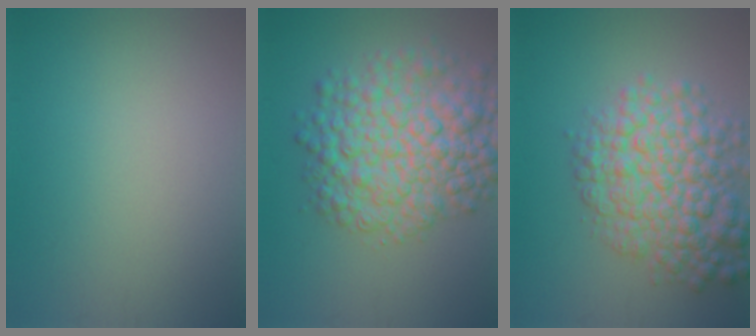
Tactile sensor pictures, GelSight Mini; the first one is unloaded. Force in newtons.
{"total": 8.8, "press": 8.8, "slide": 0.1}
{"total": 7.7, "press": 7.7, "slide": 0.2}